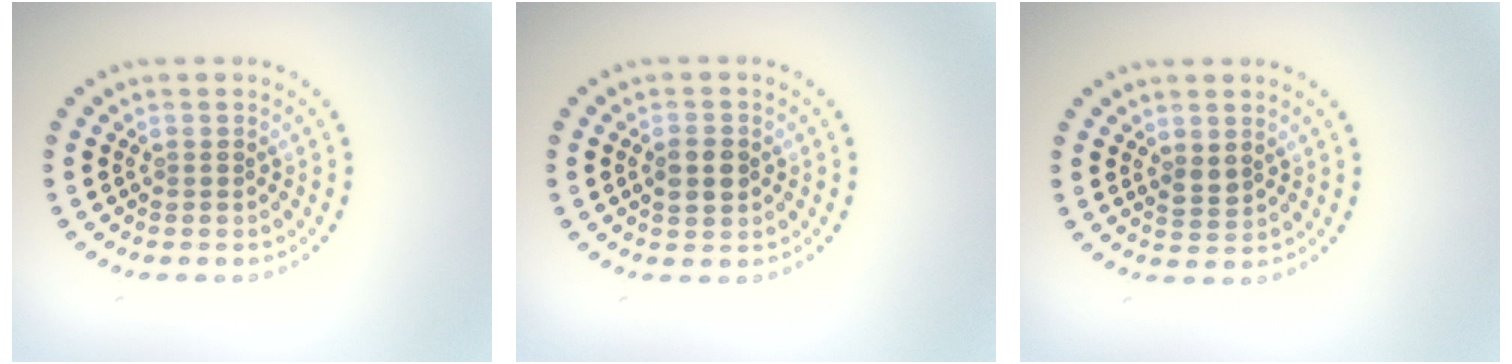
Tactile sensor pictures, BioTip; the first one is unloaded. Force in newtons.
{"total": 2.6, "press": 2.6, "slide": 0.1}
{"total": 1.1, "press": 1.1, "slide": 0.4}